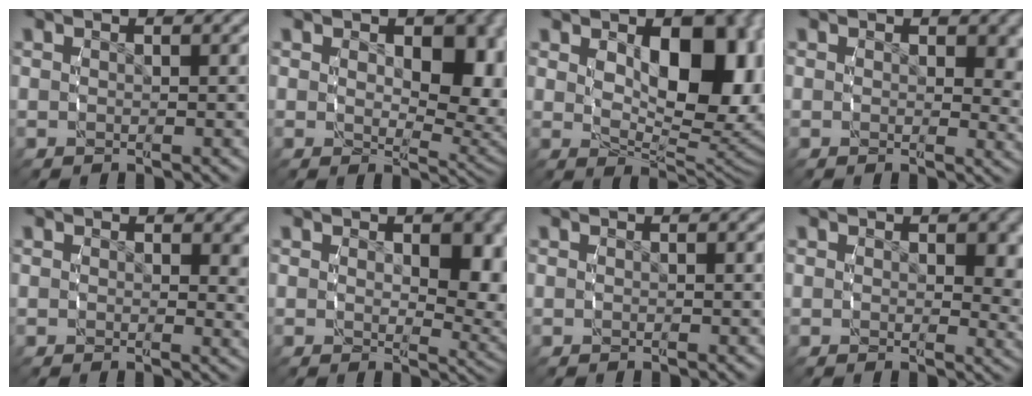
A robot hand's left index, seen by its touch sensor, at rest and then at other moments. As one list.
[{"total": 7.0, "force": [0.9, 4.1, 5.6], "torque": [-0.076, -0.029, 0.023]}, {"total": 11.9, "force": [1.5, 6.5, 9.8], "torque": [-0.134, -0.023, 0.032]}, {"total": 2.6, "force": [0.9, 1.4, 2.1], "torque": [-0.022, -0.015, 0.015]}, {"total": 1.5, "force": [0.9, 0.6, 1.1], "torque": [-0.005, -0.007, 0.012]}, {"total": 4.6, "force": [1.0, 2.3, 3.8], "torque": [-0.050, -0.018, 0.020]}, {"total": 0.0}, {"total": 2.8, "force": [0.7, 1.5, 2.3], "torque": [-0.026, -0.014, 0.014]}]